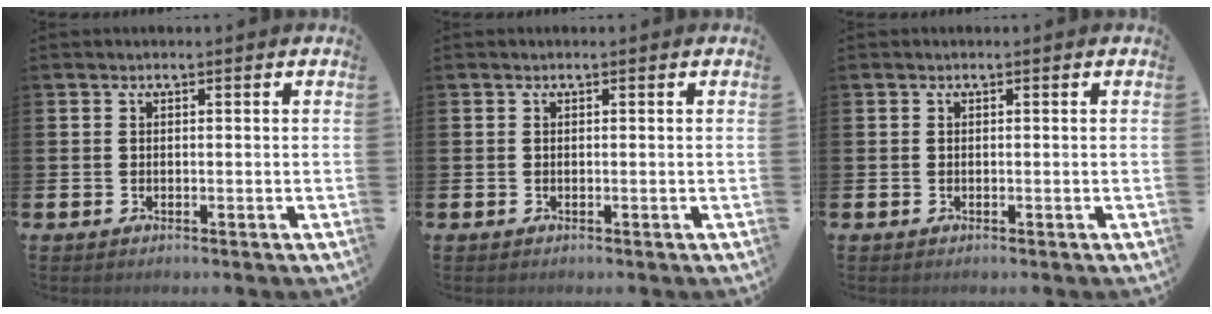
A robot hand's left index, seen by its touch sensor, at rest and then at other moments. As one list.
[{"total": 0.0}, {"total": 0.0}]